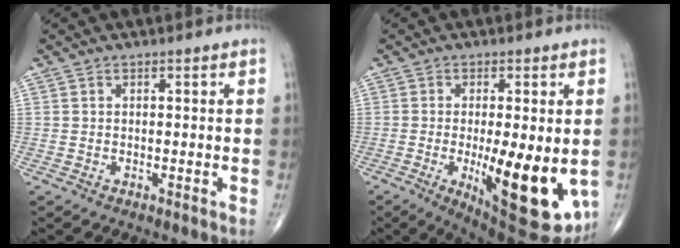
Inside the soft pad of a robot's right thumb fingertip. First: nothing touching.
{"total": 17.3, "force": [-3.0, 5.5, 16.1], "torque": [-0.211, -0.030, -0.023]}